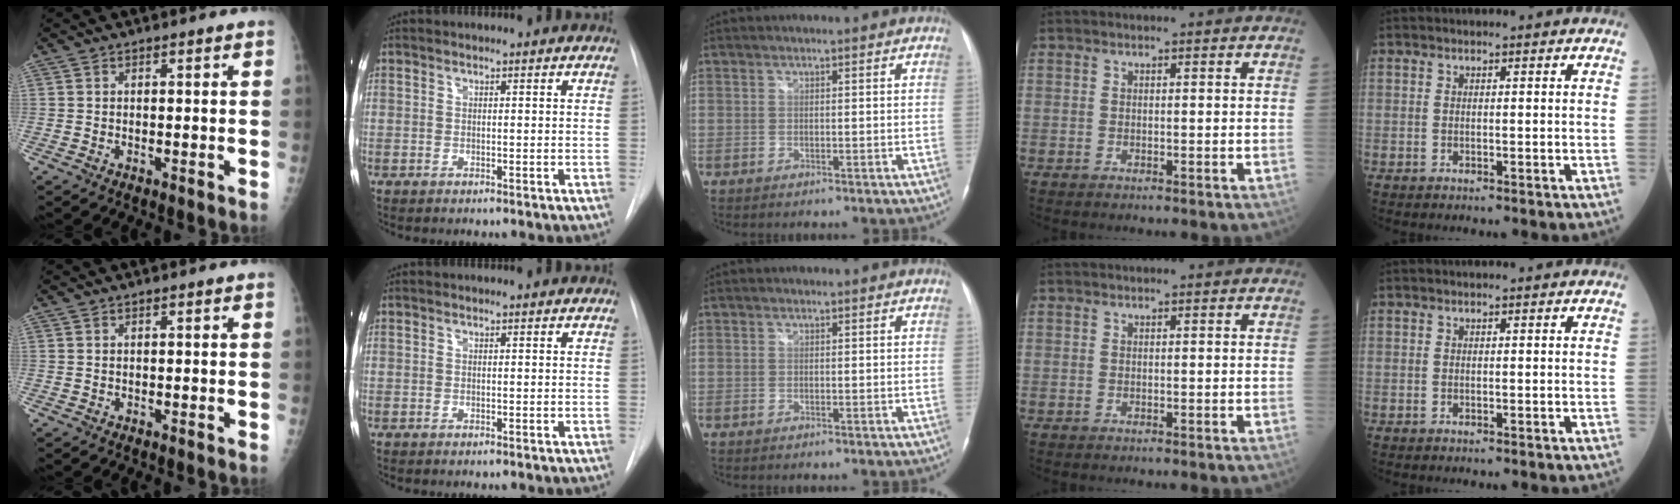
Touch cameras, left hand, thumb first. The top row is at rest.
{}